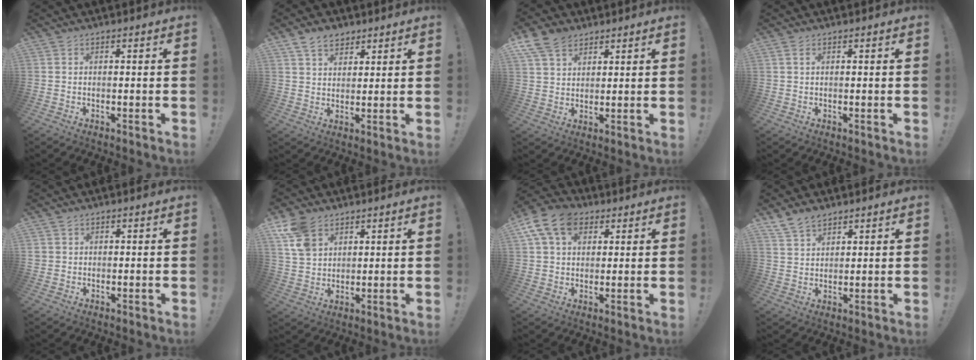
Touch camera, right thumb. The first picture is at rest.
{"total": 7.1, "force": [4.6, 4.6, 2.8], "torque": [-0.047, -0.016, 0.088]}
{"total": 9.0, "force": [5.9, 5.7, 3.7], "torque": [-0.069, -0.023, 0.118]}
{"total": 1.3, "force": [0.5, 0.5, 1.1], "torque": [-0.026, 0.004, 0.010]}
{"total": 1.7, "force": [0.7, 1.5, 0.2], "torque": [0.002, -0.001, 0.013]}
{"total": 10.4, "force": [6.1, 6.9, 4.9], "torque": [-0.100, -0.022, 0.123]}
{"total": 13.0, "force": [5.6, 9.2, 7.3], "torque": [-0.130, -0.013, 0.109]}
{"total": 6.0, "force": [4.8, 3.2, 1.6], "torque": [-0.041, -0.022, 0.096]}